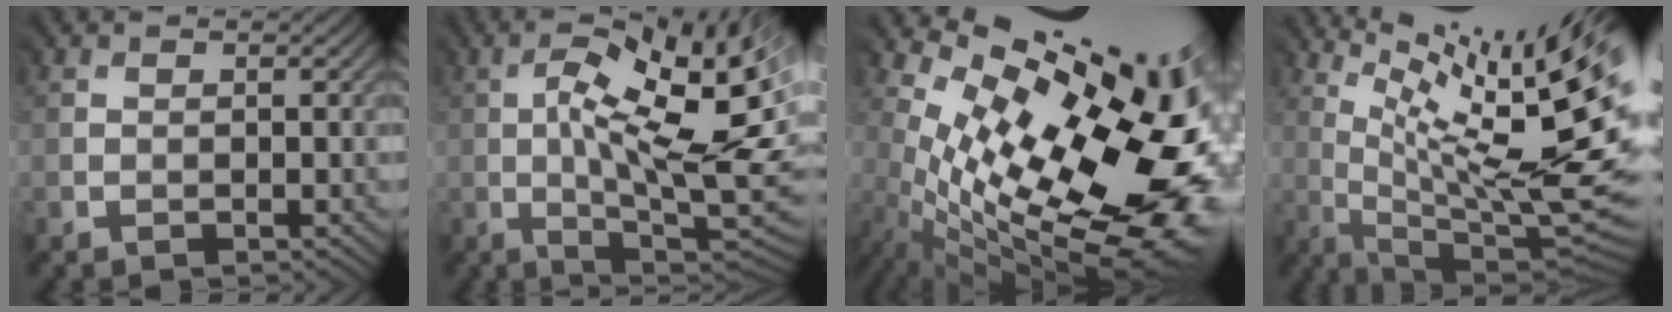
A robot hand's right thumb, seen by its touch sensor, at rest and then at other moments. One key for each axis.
{"total": 17.1, "fx": 0.0, "fy": 5.6, "fz": 16.2, "tx": -0.234, "ty": 0.012, "tz": 0.004}
{"total": 16.5, "fx": 0.8, "fy": 7.8, "fz": 14.5, "tx": -0.215, "ty": -0.033, "tz": 0.046}
{"total": 17.1, "fx": 5.5, "fy": 3.5, "fz": 15.8, "tx": -0.214, "ty": 0.009, "tz": 0.113}